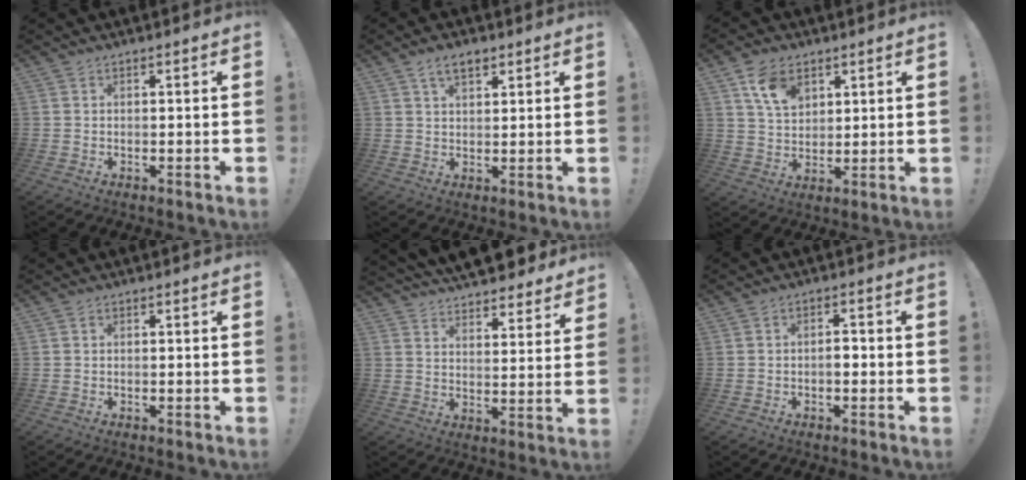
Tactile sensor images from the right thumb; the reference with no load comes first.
{"total": 5.2, "force": [3.2, 2.6, 3.2], "torque": [-0.054, -0.008, 0.057]}
{"total": 9.8, "force": [5.4, 6.3, 5.1], "torque": [-0.081, -0.018, 0.104]}
{"total": 0.0}
{"total": 8.6, "force": [7.8, 2.5, 2.7], "torque": [-0.033, -0.067, 0.138]}
{"total": 2.6, "force": [-0.9, 1.3, 2.0], "torque": [-0.027, 0.002, -0.019]}